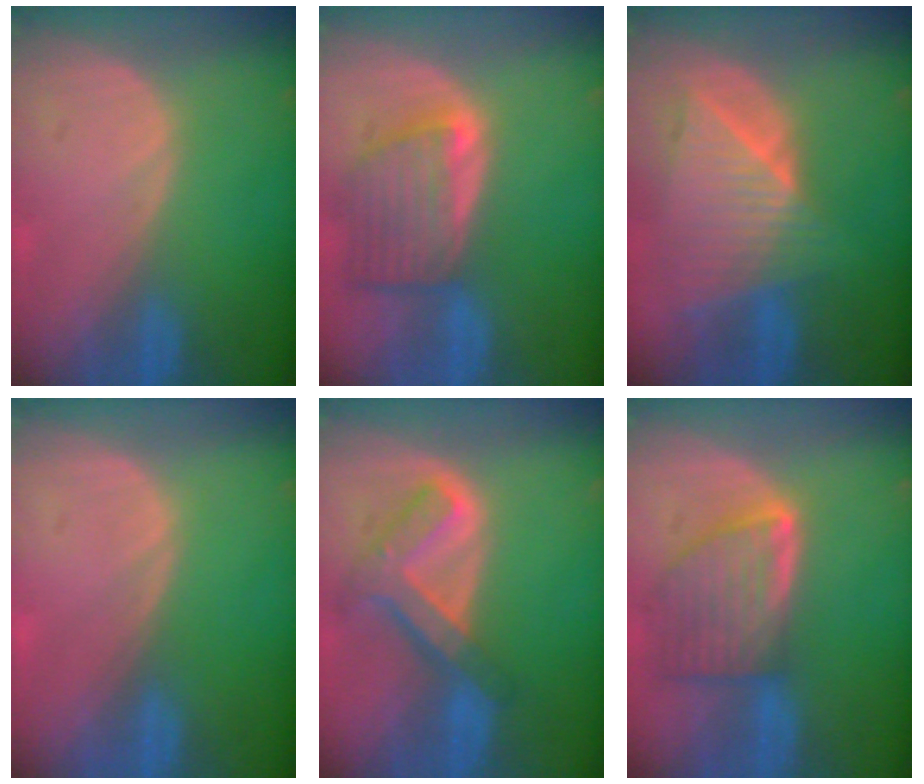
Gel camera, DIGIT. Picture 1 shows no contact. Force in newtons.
{"total": 7.7, "press": 7.0, "slide": 3.2}
{"total": 9.0, "press": 8.0, "slide": 4.2}
{"total": 0.0}
{"total": 7.7, "press": 6.5, "slide": 4.0}
{"total": 8.1, "press": 7.2, "slide": 3.6}